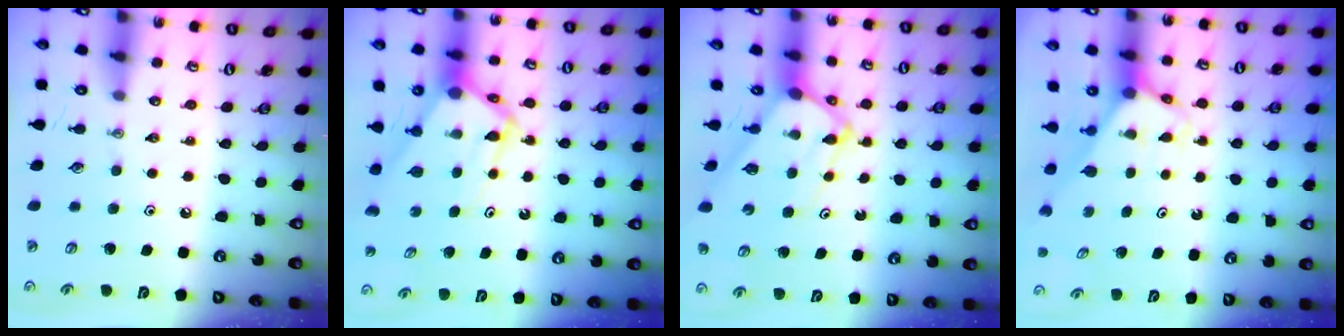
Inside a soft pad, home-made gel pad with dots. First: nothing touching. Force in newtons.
{"total": 7.7, "press": 7.7, "slide": 0.8}
{"total": 7.6, "press": 7.5, "slide": 0.8}
{"total": 2.9, "press": 2.9, "slide": 0.2}